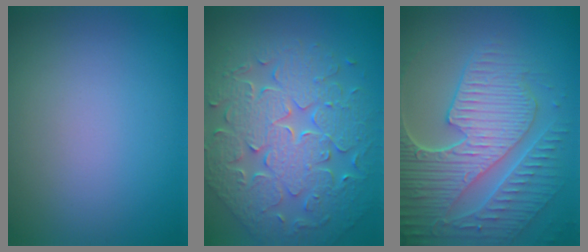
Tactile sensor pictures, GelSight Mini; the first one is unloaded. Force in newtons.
{"total": 9.5, "press": 6.7, "slide": 6.6}
{"total": 8.9, "press": 6.4, "slide": 6.1}